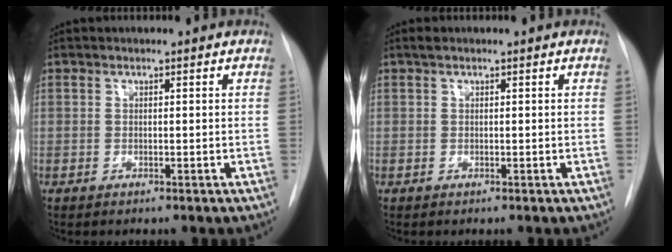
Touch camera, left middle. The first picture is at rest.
{"total": 0.6, "force": [0.4, 0.2, 0.3], "torque": [-0.007, 0.010, 0.007]}